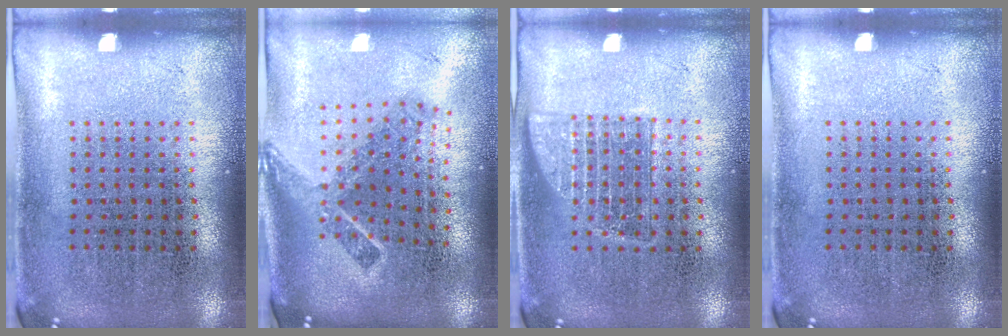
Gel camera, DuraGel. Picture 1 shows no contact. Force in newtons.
{"total": 2.2, "press": 1.5, "slide": 1.6}
{"total": 1.0, "press": 1.0, "slide": 0.3}
{"total": 0.0}